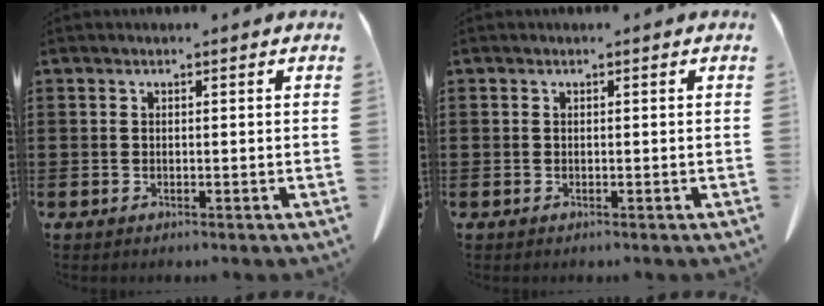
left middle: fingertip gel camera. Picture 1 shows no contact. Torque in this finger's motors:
{"motor_torque": [-1.97, -0.17, 0.05, -0.01]}